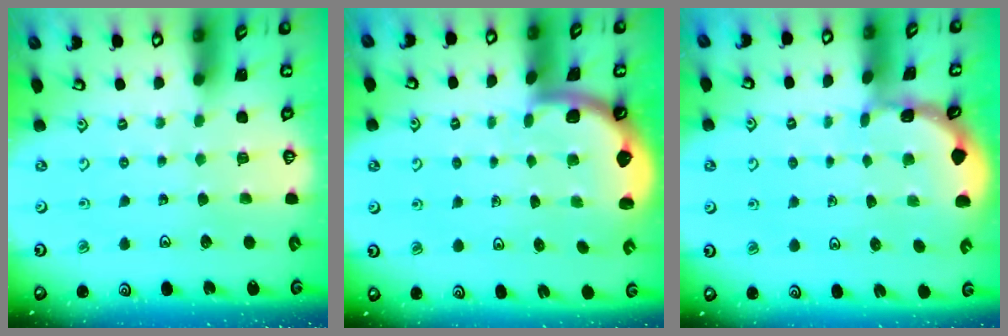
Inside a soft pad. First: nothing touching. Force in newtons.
{"total": 1.4, "press": 1.4, "slide": 0.1}
{"total": 1.0, "press": 1.0, "slide": 0.1}